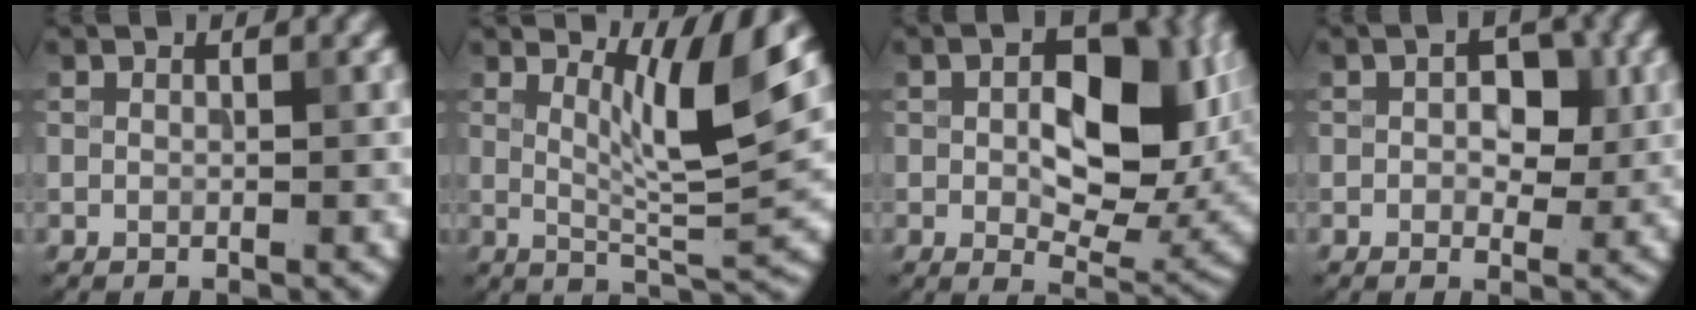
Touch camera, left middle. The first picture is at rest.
{"total": 6.2, "force": [2.8, 1.0, 5.5], "torque": [-0.088, -0.008, 0.048]}
{"total": 10.7, "force": [1.2, 6.0, 8.8], "torque": [-0.116, 0.001, 0.022]}
{"total": 4.0, "force": [0.6, 2.5, 3.0], "torque": [-0.036, 0.000, 0.004]}